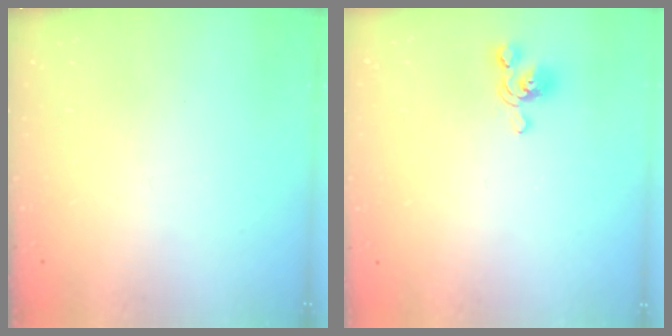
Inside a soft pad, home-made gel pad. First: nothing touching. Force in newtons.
{"total": 1.5, "press": 1.2, "slide": 1.0}